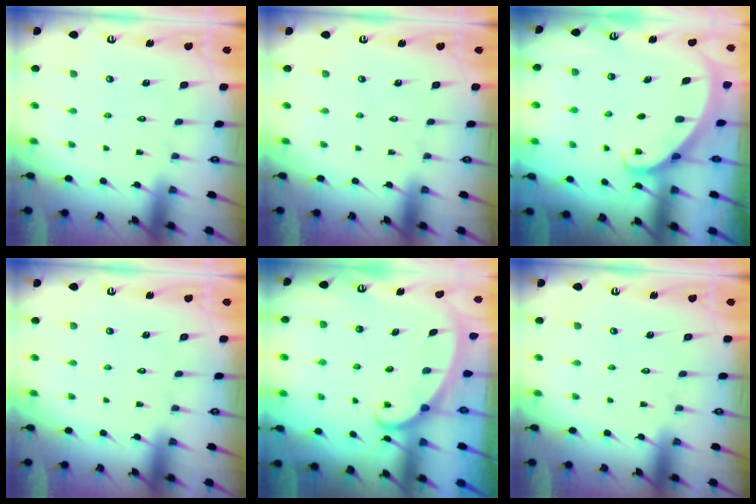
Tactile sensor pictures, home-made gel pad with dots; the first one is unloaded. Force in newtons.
{"total": 0.0}
{"total": 1.6, "press": 1.5, "slide": 0.1}
{"total": 0.0}
{"total": 2.6, "press": 2.6, "slide": 0.3}
{"total": 0.0}